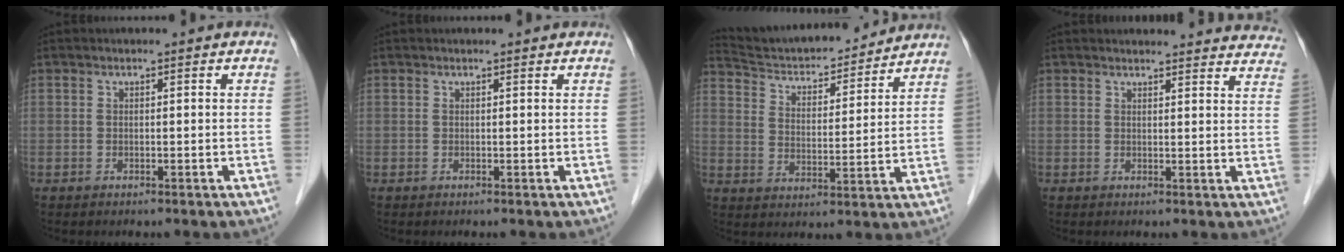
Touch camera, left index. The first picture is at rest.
{"total": 0.8, "force": [0.8, 0.2, 0.0], "torque": [-0.008, 0.002, 0.006]}
{"total": 17.1, "force": [16.2, 2.7, 4.7], "torque": [-0.077, 0.009, 0.248]}
{"total": 17.7, "force": [17.2, 3.3, 2.6], "torque": [-0.006, -0.044, 0.169]}